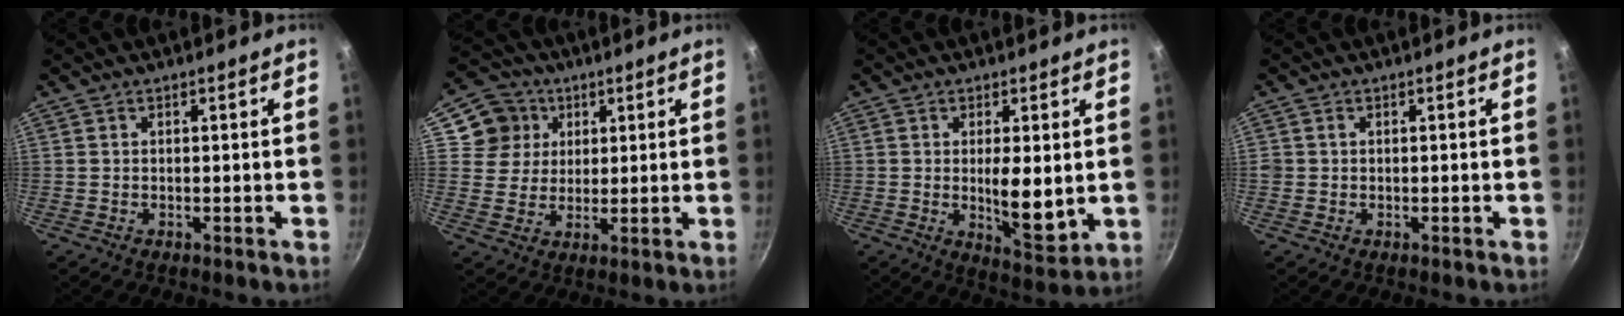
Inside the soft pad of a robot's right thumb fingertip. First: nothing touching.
{"total": 8.8, "force": [3.4, 7.8, 2.0], "torque": [0.000, 0.000, 0.052]}
{"total": 8.4, "force": [0.2, 3.0, 7.8], "torque": [-0.119, -0.027, 0.014]}
{"total": 0.9, "force": [-0.1, 0.9, 0.2], "torque": [-0.001, 0.002, -0.003]}